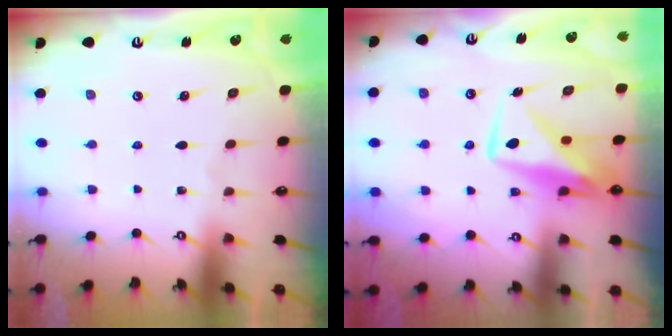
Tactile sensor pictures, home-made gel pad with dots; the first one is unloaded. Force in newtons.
{"total": 10.6, "press": 10.5, "slide": 0.8}